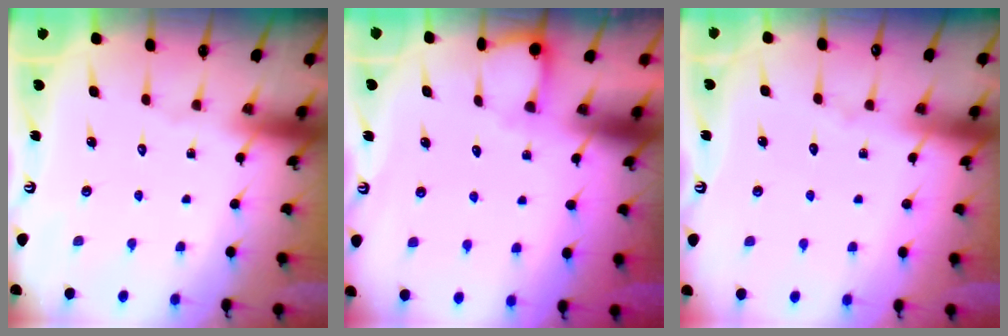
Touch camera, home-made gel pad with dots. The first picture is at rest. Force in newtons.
{"total": 2.8, "press": 2.8, "slide": 0.2}
{"total": 3.4, "press": 3.4, "slide": 0.2}